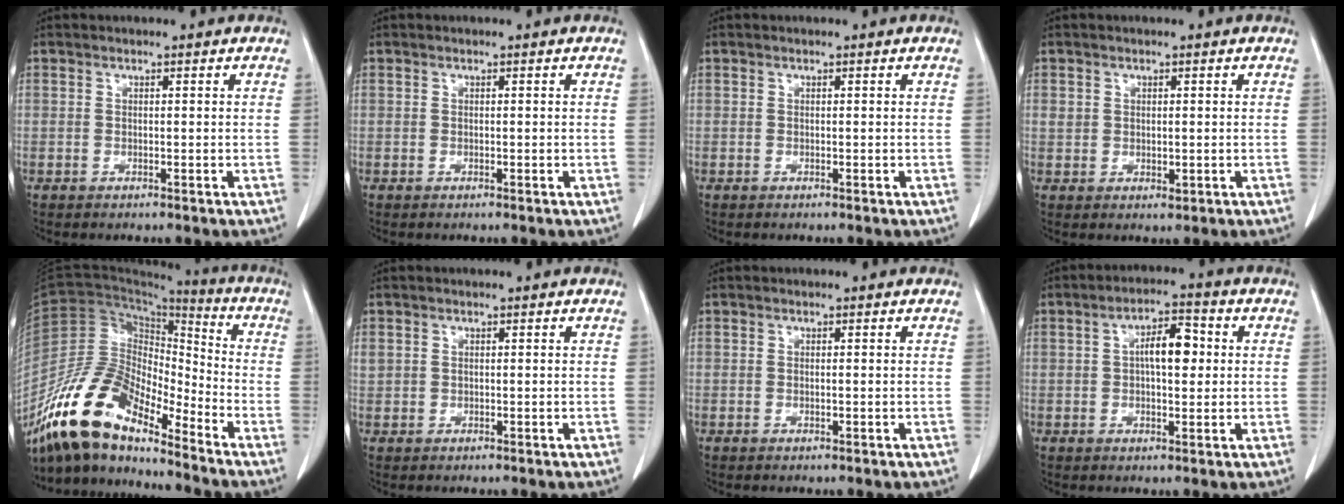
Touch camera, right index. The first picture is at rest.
{"total": 0.0}
{"total": 0.0}
{"total": 2.5, "force": [0.3, 1.9, 1.6], "torque": [-0.028, 0.001, 0.012]}
{"total": 15.1, "force": [-12.4, 4.9, 7.1], "torque": [-0.134, 0.030, -0.236]}
{"total": 1.8, "force": [0.6, 1.6, 0.6], "torque": [-0.018, 0.013, 0.016]}
{"total": 0.5, "force": [0.0, 0.2, 0.5], "torque": [-0.011, -0.002, 0.001]}
{"total": 6.5, "force": [0.9, 2.5, 5.9], "torque": [-0.098, 0.017, 0.012]}